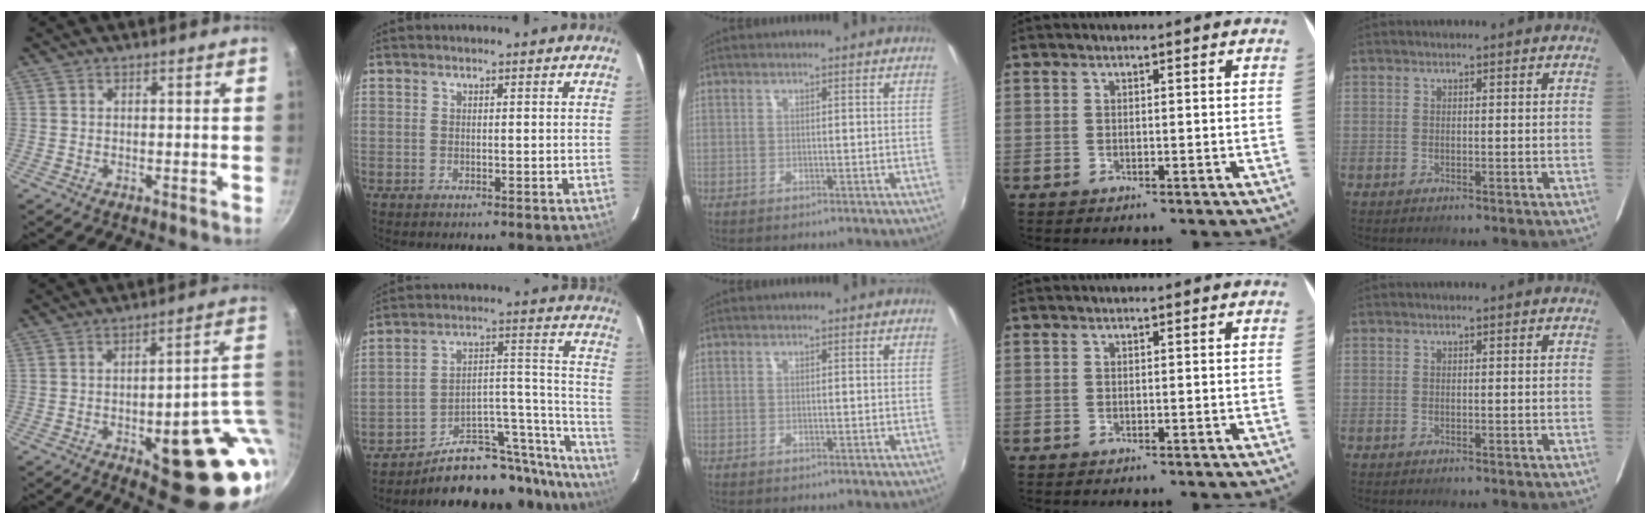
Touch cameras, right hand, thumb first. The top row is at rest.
{"thumb": {"total": 20.4, "force": [-3.4, 7.4, 18.7], "torque": [-0.184, 0.007, -0.035]}, "index": {"total": 24.5, "force": [-21.5, 8.0, 8.5], "torque": [-0.064, 0.069, -0.309]}}